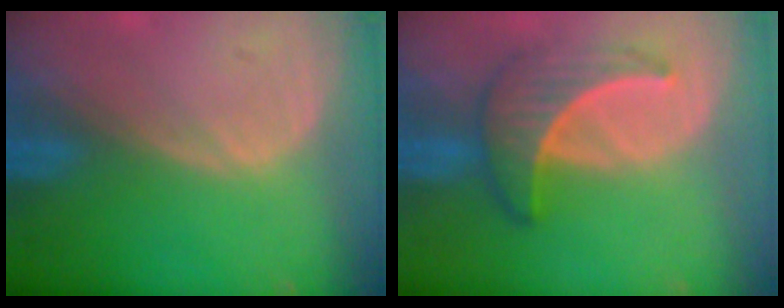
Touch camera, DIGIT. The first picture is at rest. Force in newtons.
{"total": 6.7, "press": 6.1, "slide": 2.7}